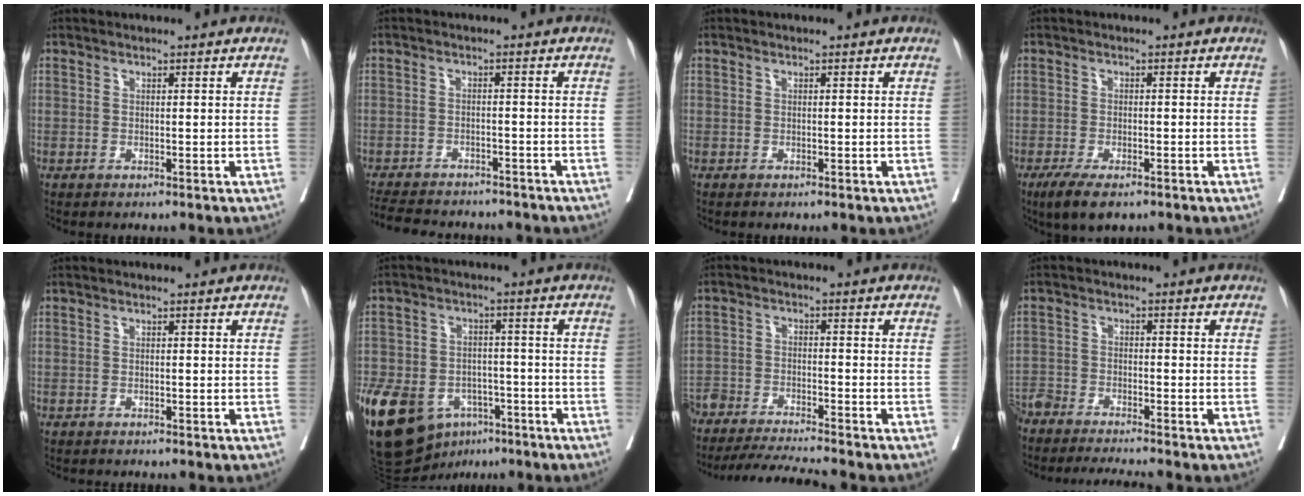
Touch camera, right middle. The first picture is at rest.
{"total": 14.2, "force": [-12.5, 4.2, 5.2], "torque": [-0.118, -0.009, -0.167]}
{"total": 0.0}
{"total": 5.7, "force": [-3.9, 1.7, 3.8], "torque": [-0.067, -0.012, -0.062]}
{"total": 1.5, "force": [-1.4, 0.2, 0.4], "torque": [-0.009, -0.002, -0.019]}
{"total": 20.2, "force": [-10.4, 13.2, 11.1], "torque": [-0.280, -0.007, -0.165]}
{"total": 12.7, "force": [-11.8, -0.1, 4.6], "torque": [-0.069, -0.008, -0.192]}
{"total": 10.7, "force": [-10.0, 0.2, 3.8], "torque": [-0.057, -0.002, -0.166]}